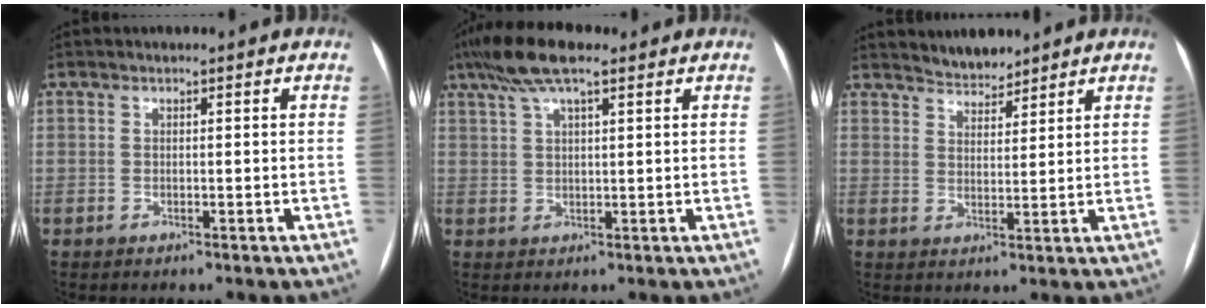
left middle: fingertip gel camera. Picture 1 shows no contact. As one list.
[{"total": 8.1, "force": [5.5, 1.8, 5.7], "torque": [-0.114, 0.033, 0.096]}, {"total": 4.1, "force": [3.9, 1.0, 0.6], "torque": [-0.013, 0.008, 0.069]}]